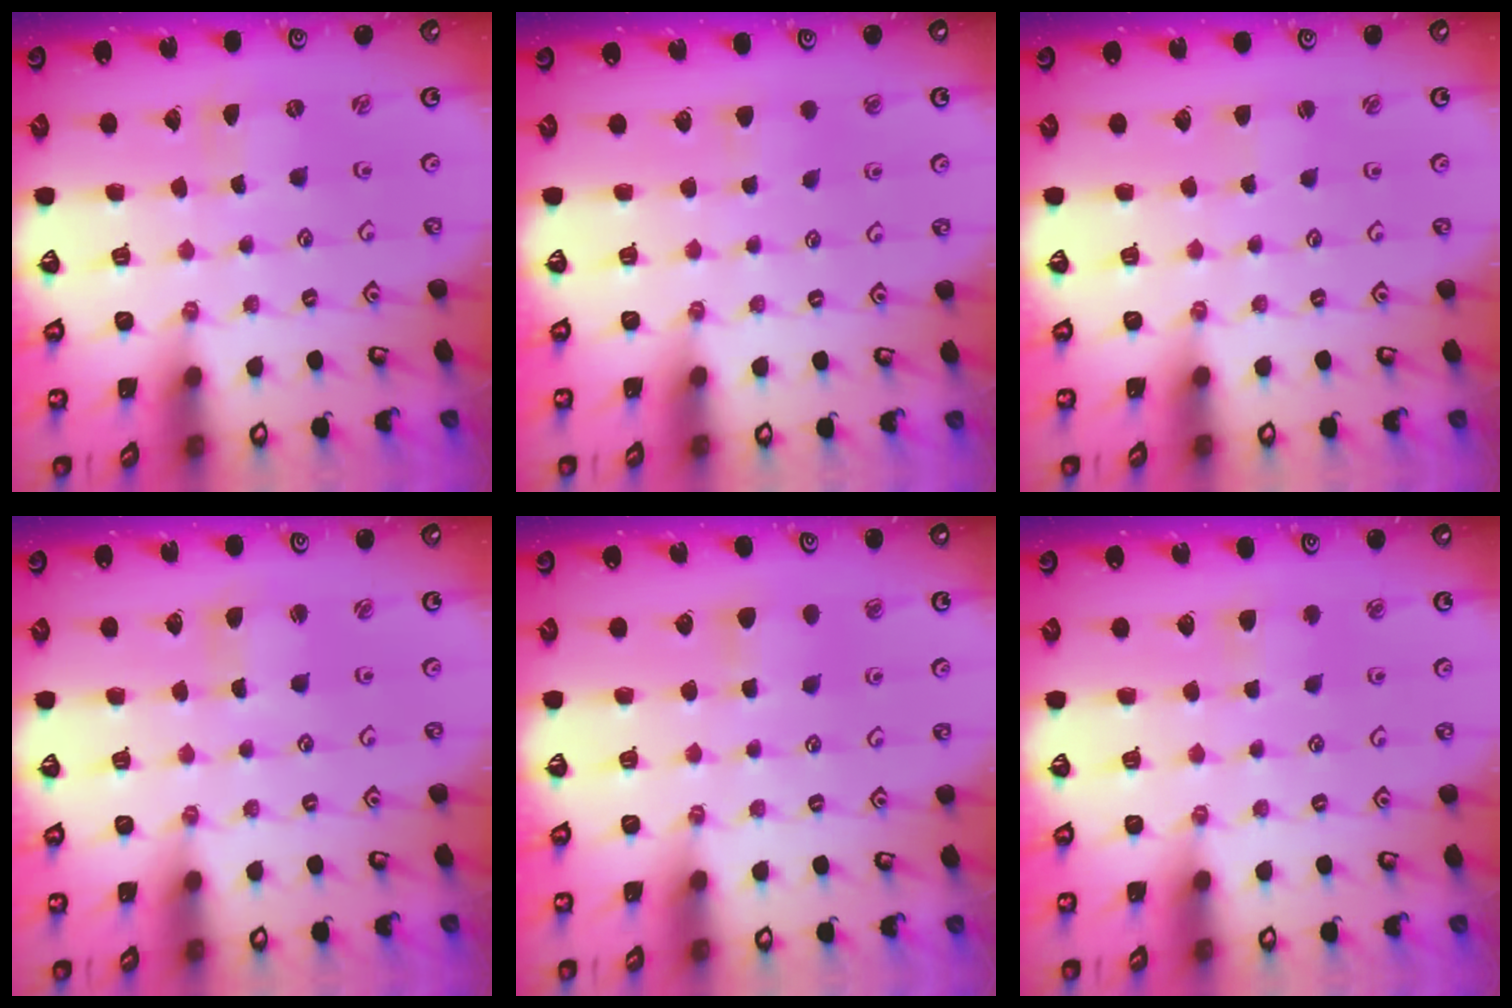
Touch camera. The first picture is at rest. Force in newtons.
{"total": 3.9, "press": 3.8, "slide": 0.5}
{"total": 0.7, "press": 0.7, "slide": 0.1}
{"total": 2.2, "press": 2.2, "slide": 0.3}
{"total": 5.3, "press": 5.2, "slide": 0.8}
{"total": 3.6, "press": 3.6, "slide": 0.7}